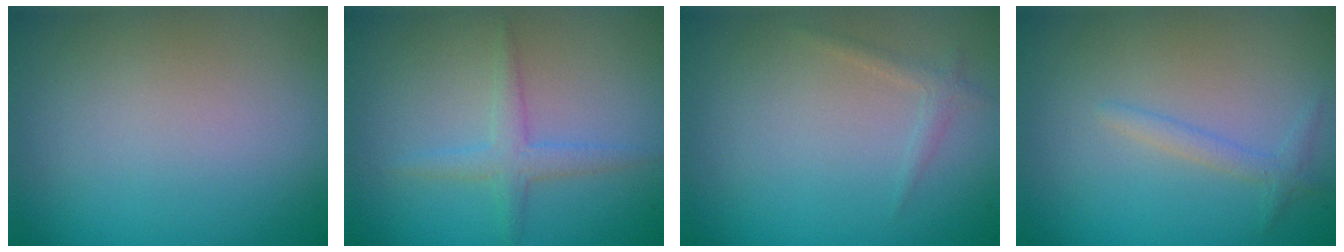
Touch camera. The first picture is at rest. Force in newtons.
{"total": 2.0, "press": 2.0, "slide": 0.1}
{"total": 0.9, "press": 0.9, "slide": 0.0}
{"total": 1.3, "press": 1.3, "slide": 0.0}